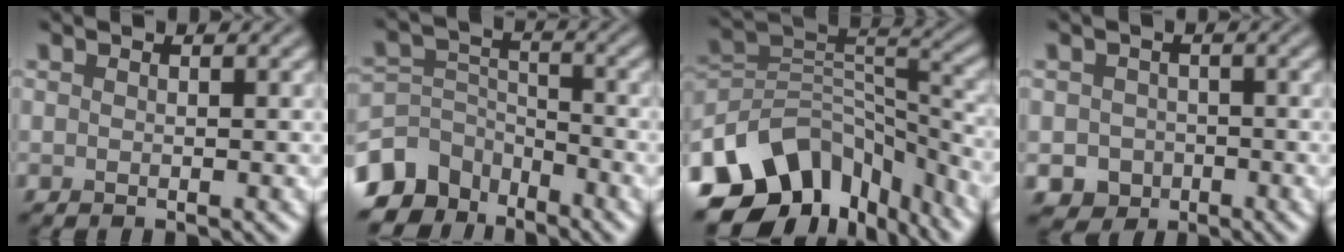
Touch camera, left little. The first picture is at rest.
{"total": 7.2, "force": [-5.3, 4.3, 2.4], "torque": [-0.043, -0.007, -0.112]}
{"total": 12.7, "force": [-8.2, 8.1, 5.3], "torque": [-0.108, 0.008, -0.140]}
{"total": 2.6, "force": [-0.9, 2.4, 0.6], "torque": [-0.002, -0.007, -0.014]}